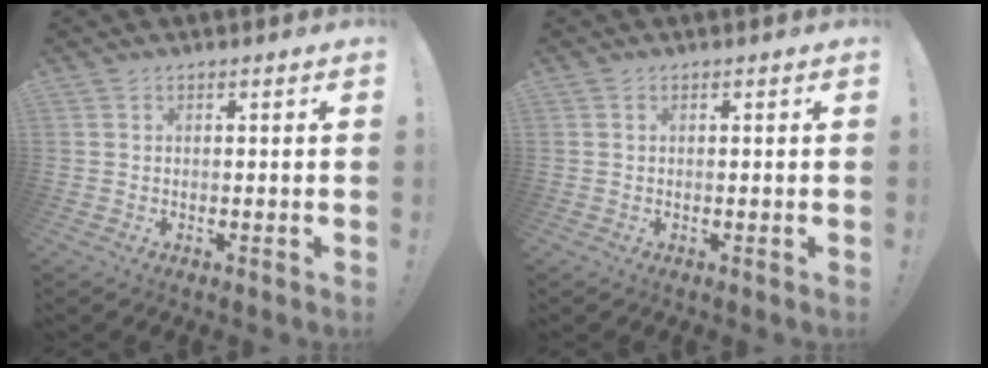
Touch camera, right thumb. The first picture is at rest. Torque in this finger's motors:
{"motor_torque": [0.09, -0.08, 0.29, -0.12, 0.00]}